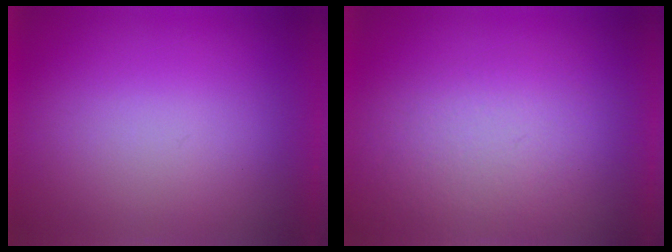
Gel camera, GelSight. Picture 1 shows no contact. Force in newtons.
{"total": 5.5}